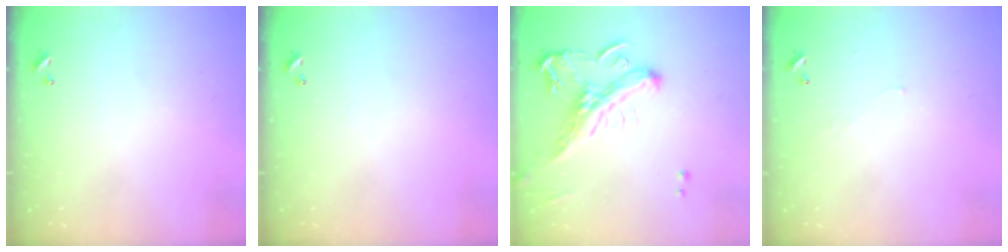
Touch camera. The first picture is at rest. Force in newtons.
{"total": 0.0}
{"total": 2.2, "press": 1.4, "slide": 1.7}
{"total": 2.2, "press": 2.2, "slide": 0.5}